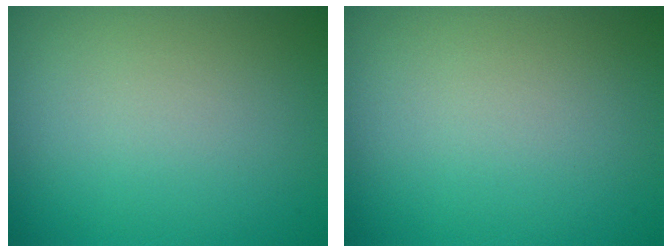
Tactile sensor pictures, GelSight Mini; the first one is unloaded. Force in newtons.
{"total": 0.0}